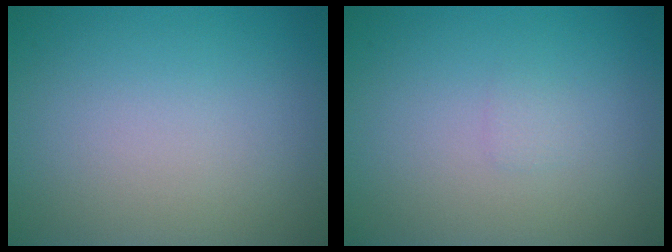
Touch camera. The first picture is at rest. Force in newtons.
{"total": 0.6, "press": 0.6, "slide": 0.0}